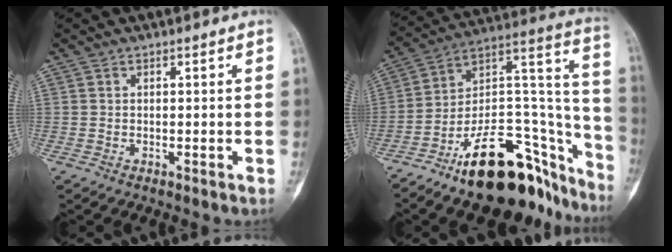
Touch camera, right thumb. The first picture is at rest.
{"total": 26.6, "force": [-18.1, 11.2, 16.0], "torque": [-0.148, 0.132, -0.288]}